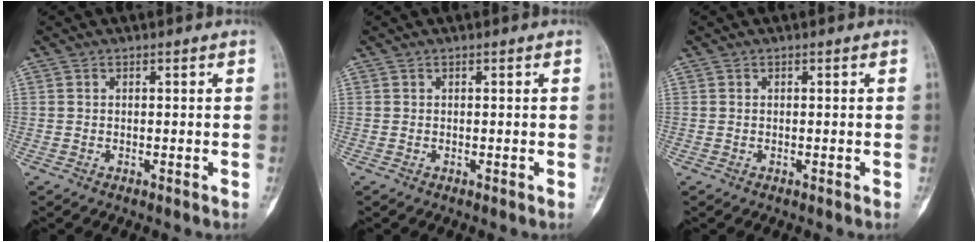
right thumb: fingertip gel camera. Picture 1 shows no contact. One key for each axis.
{"total": 0.0}
{"total": 0.0}